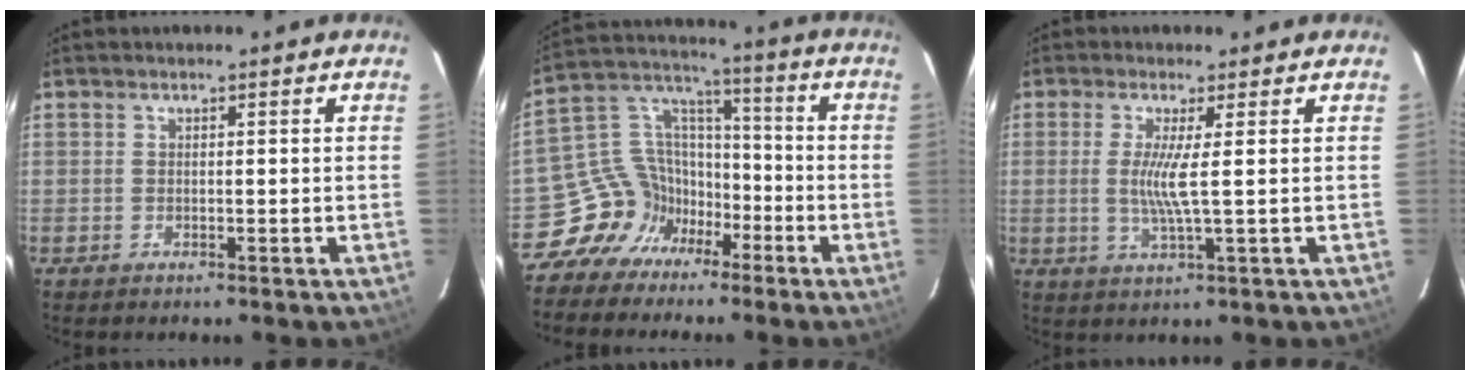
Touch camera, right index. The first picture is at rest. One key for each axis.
{"total": 10.8, "fx": -6.8, "fy": 8.2, "fz": 1.8, "tx": -0.041, "ty": 0.055, "tz": -0.124}
{"total": 4.8, "fx": 0.4, "fy": -0.7, "fz": 4.8, "tx": -0.096, "ty": -0.008, "tz": 0.004}